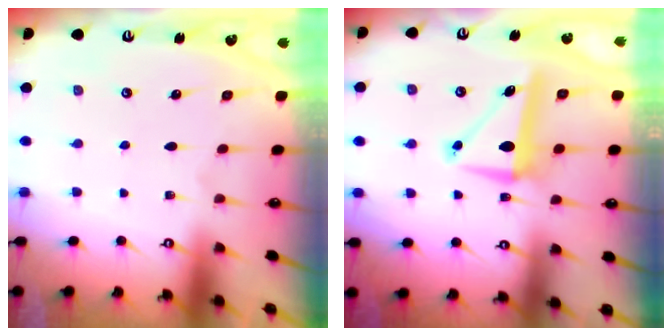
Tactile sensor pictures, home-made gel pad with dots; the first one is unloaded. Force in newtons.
{"total": 8.7, "press": 8.6, "slide": 1.6}